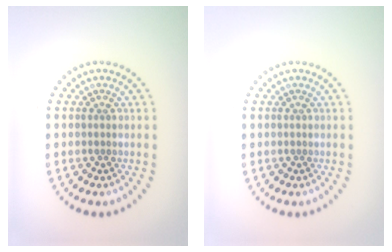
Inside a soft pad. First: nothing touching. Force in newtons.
{"total": 0.0}